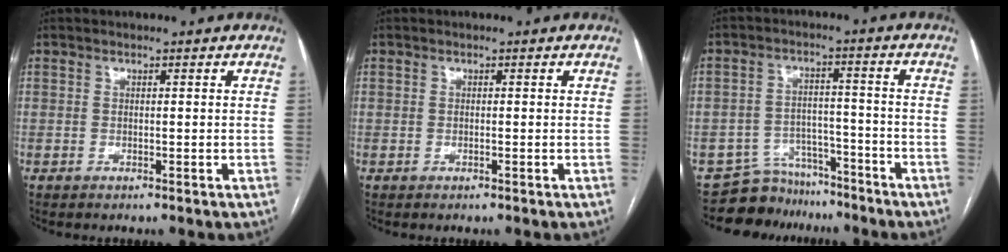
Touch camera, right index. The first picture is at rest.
{"total": 0.0}
{"total": 8.2, "force": [-7.2, 3.8, -0.5], "torque": [0.014, 0.033, -0.114]}